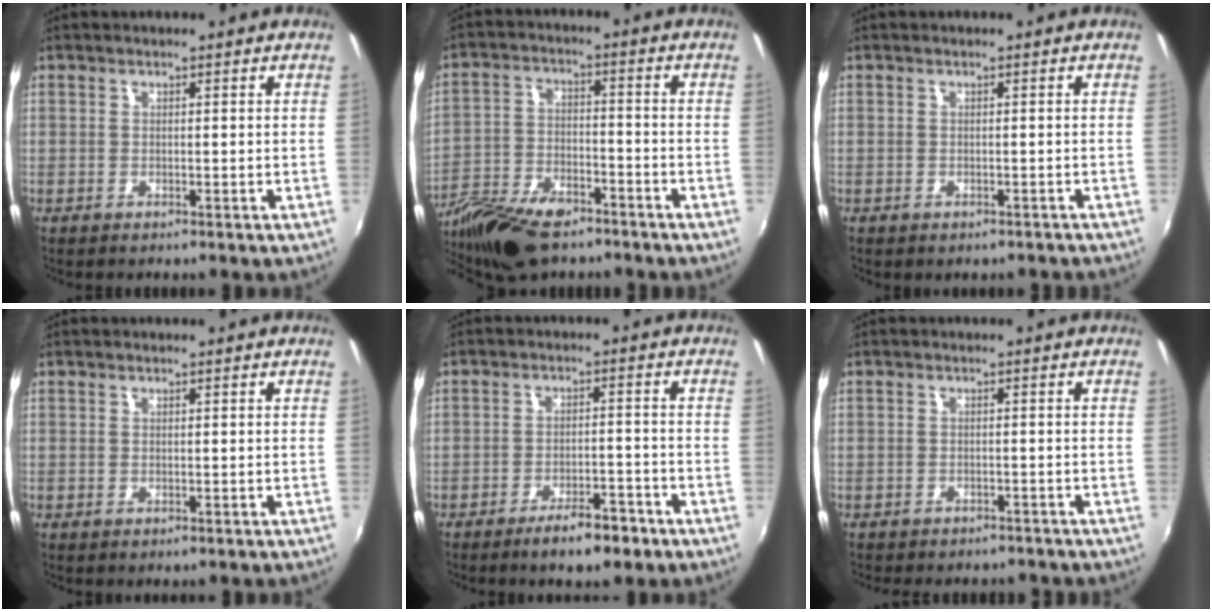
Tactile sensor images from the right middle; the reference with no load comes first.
{"total": 17.2, "force": [-12.2, 7.5, 9.5], "torque": [-0.211, -0.027, -0.220]}
{"total": 2.3, "force": [-1.9, 1.0, 0.9], "torque": [-0.019, -0.007, -0.019]}
{"total": 0.0}
{"total": 6.8, "force": [-4.8, 2.0, 4.3], "torque": [-0.082, 0.003, -0.067]}
{"total": 5.0, "force": [-4.4, 2.1, 1.4], "torque": [-0.035, -0.002, -0.054]}